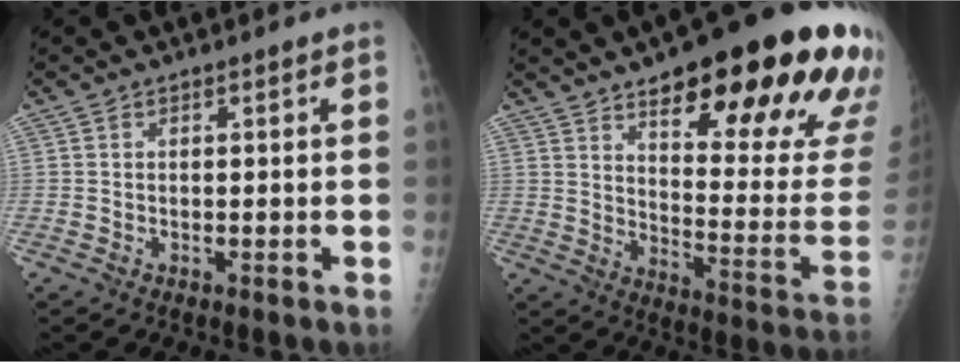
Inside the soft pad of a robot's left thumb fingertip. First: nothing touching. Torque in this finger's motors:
{"motor_torque": [3.02, 1.99, 1.28, -1.49, 0.13]}